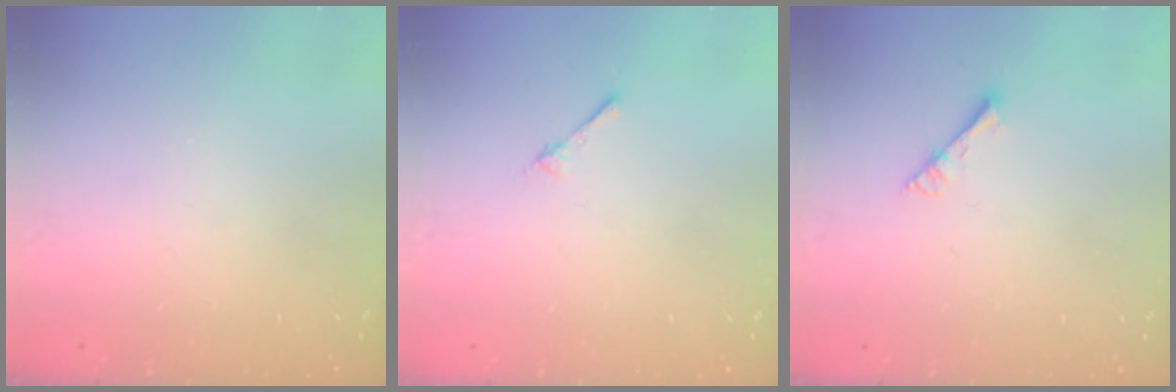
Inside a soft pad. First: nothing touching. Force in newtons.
{"total": 2.4, "press": 2.4, "slide": 0.3}
{"total": 2.9, "press": 2.9, "slide": 0.3}